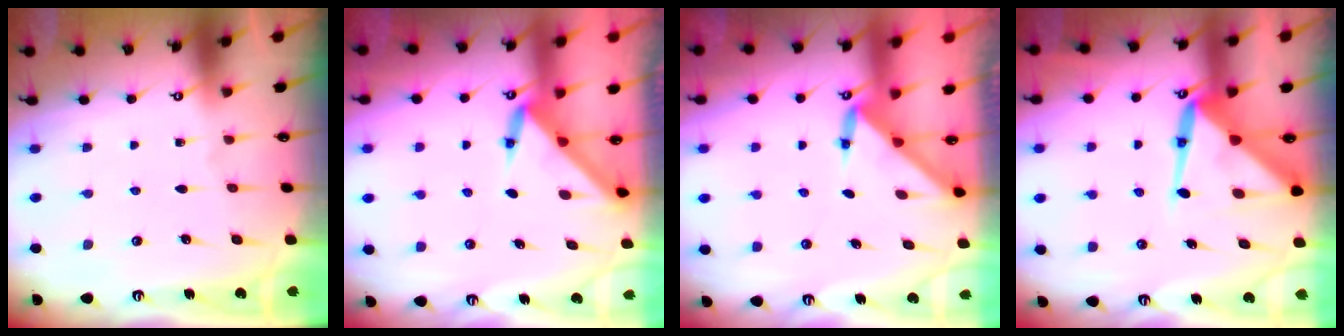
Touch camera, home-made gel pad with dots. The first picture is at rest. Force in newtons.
{"total": 3.0, "press": 3.0, "slide": 0.1}
{"total": 3.1, "press": 3.1, "slide": 0.2}
{"total": 11.4, "press": 11.3, "slide": 1.1}